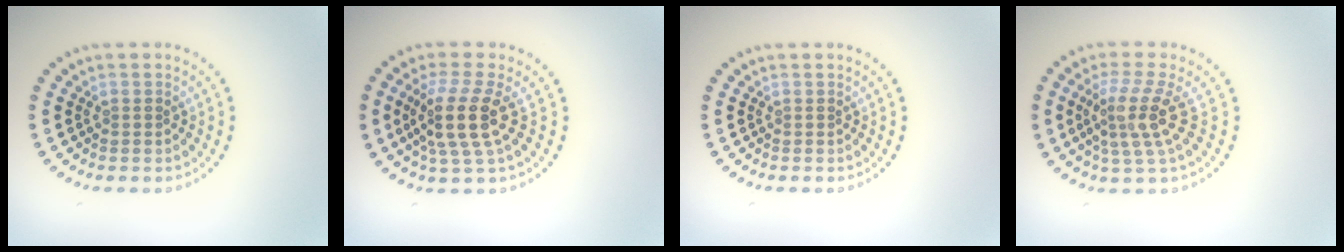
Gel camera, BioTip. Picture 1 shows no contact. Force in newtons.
{"total": 4.3, "press": 3.4, "slide": 2.6}
{"total": 0.0}
{"total": 4.0, "press": 2.9, "slide": 2.8}